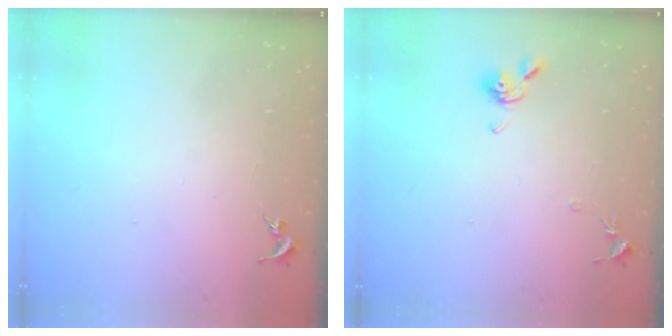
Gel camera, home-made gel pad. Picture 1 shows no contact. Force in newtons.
{"total": 8.6, "press": 8.5, "slide": 1.1}